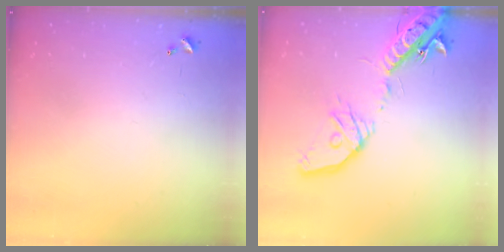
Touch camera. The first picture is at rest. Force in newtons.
{"total": 20.1, "press": 19.7, "slide": 3.9}